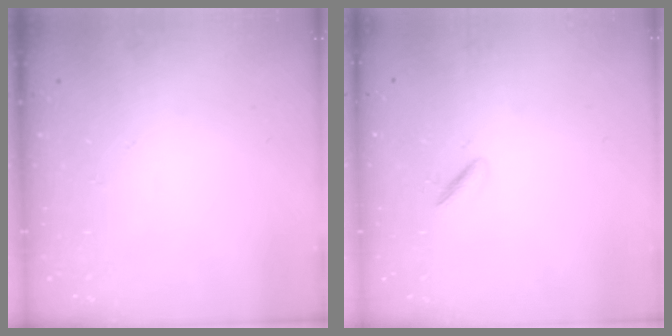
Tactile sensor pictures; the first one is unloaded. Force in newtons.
{"total": 2.1, "press": 1.9, "slide": 0.7}